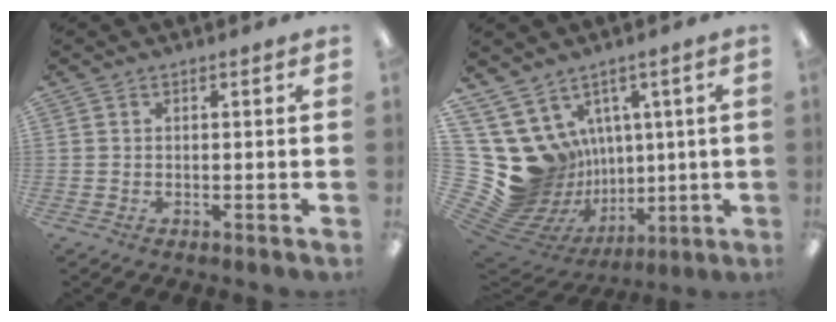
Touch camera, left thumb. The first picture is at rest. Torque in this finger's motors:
{"motor_torque": [0.62, 0.62, -0.29, -0.31, 0.00]}